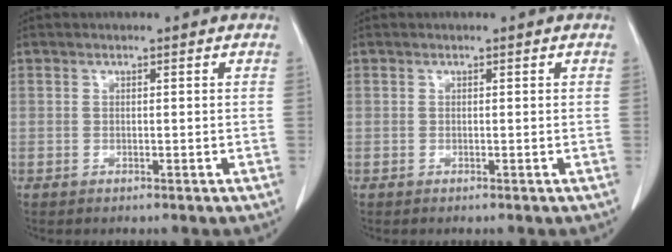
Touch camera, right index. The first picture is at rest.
{"total": 0.0}